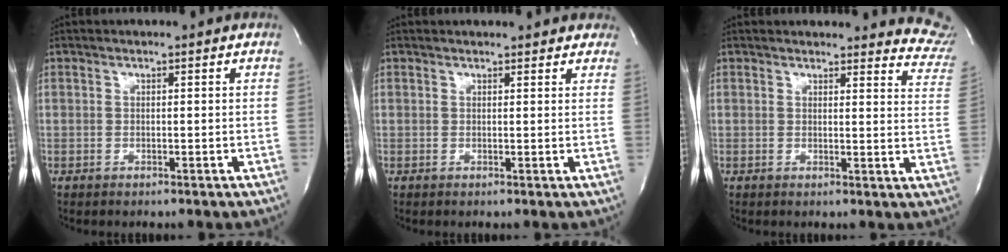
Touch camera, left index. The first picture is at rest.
{"total": 7.2, "force": [6.5, 2.6, 1.8], "torque": [-0.007, 0.008, 0.056]}
{"total": 14.1, "force": [13.8, 2.6, 1.3], "torque": [0.026, -0.087, 0.110]}